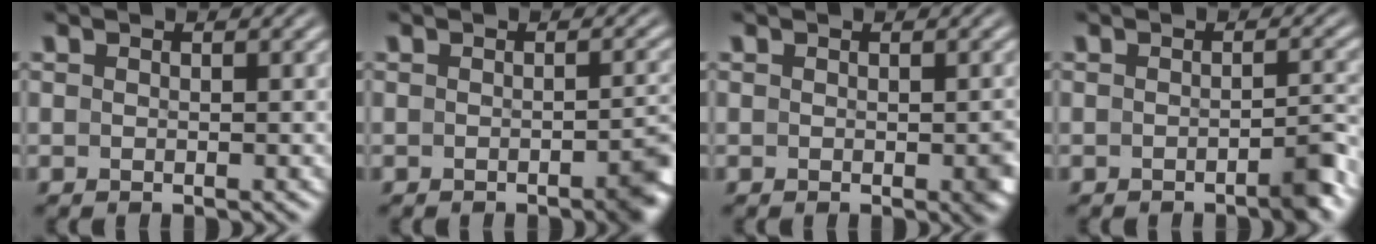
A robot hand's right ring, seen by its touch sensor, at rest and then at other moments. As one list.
[{"total": 2.6, "force": [-1.4, 0.5, 2.1], "torque": [-0.021, 0.003, -0.026]}, {"total": 1.5, "force": [-0.4, 0.7, 1.3], "torque": [-0.009, -0.005, -0.006]}, {"total": 2.0, "force": [-1.5, 0.0, 1.3], "torque": [-0.020, 0.002, -0.028]}]